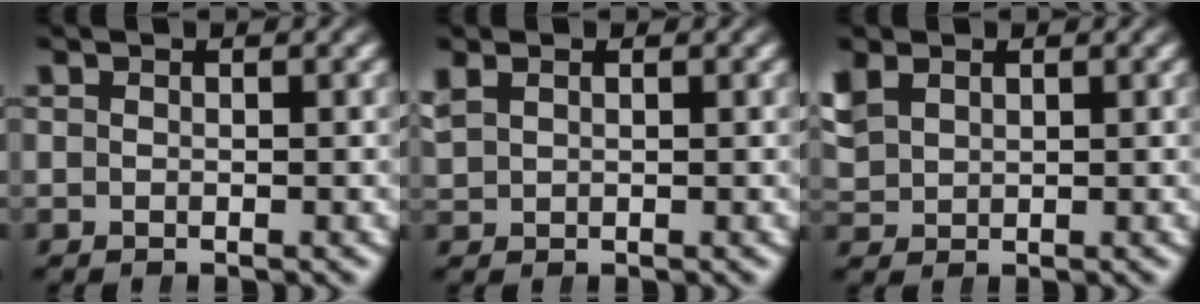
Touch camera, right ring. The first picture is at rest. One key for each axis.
{"total": 1.6, "fx": 0.8, "fy": 1.2, "fz": 0.7, "tx": -0.016, "ty": 0.007, "tz": 0.019}
{"total": 2.9, "fx": 1.2, "fy": 2.4, "fz": 1.2, "tx": -0.032, "ty": 0.003, "tz": 0.029}